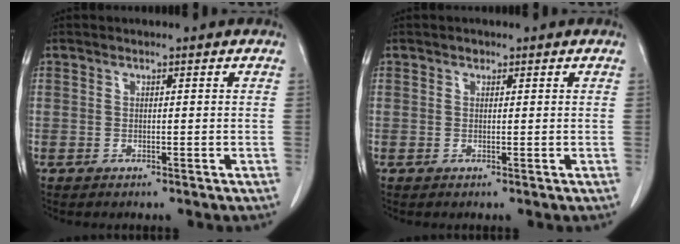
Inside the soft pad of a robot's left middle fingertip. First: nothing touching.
{"total": 0.5, "force": [0.4, 0.4, 0.1], "torque": [-0.002, -0.001, 0.004]}